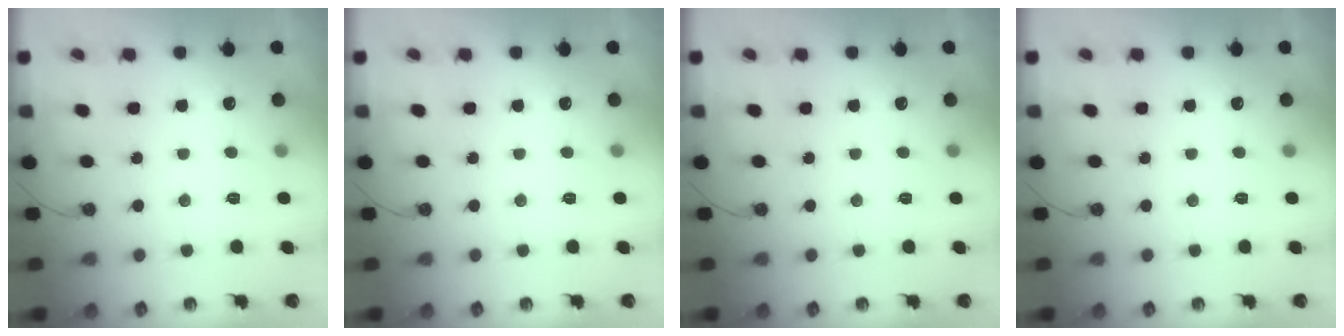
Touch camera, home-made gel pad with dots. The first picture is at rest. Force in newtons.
{"total": 0.0}
{"total": 0.0}
{"total": 0.0}